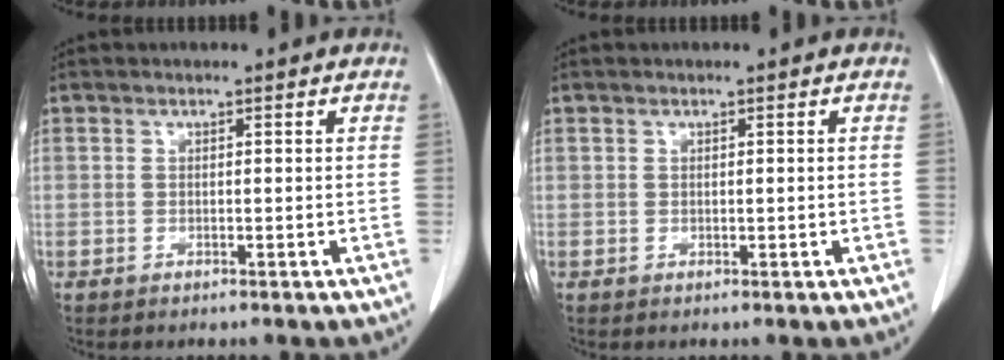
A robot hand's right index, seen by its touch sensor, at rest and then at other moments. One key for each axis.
{"total": 0.0}